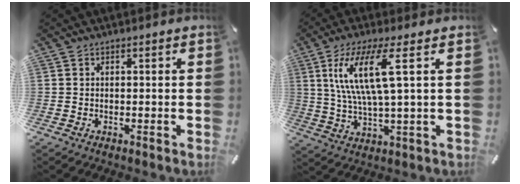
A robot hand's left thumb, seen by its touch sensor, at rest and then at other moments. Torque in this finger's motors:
{"motor_torque": [1.78, 2.15, 1.65, -1.08, 0.59]}